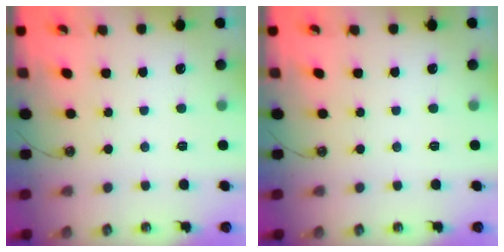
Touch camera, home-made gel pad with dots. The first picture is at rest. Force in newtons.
{"total": 0.0}